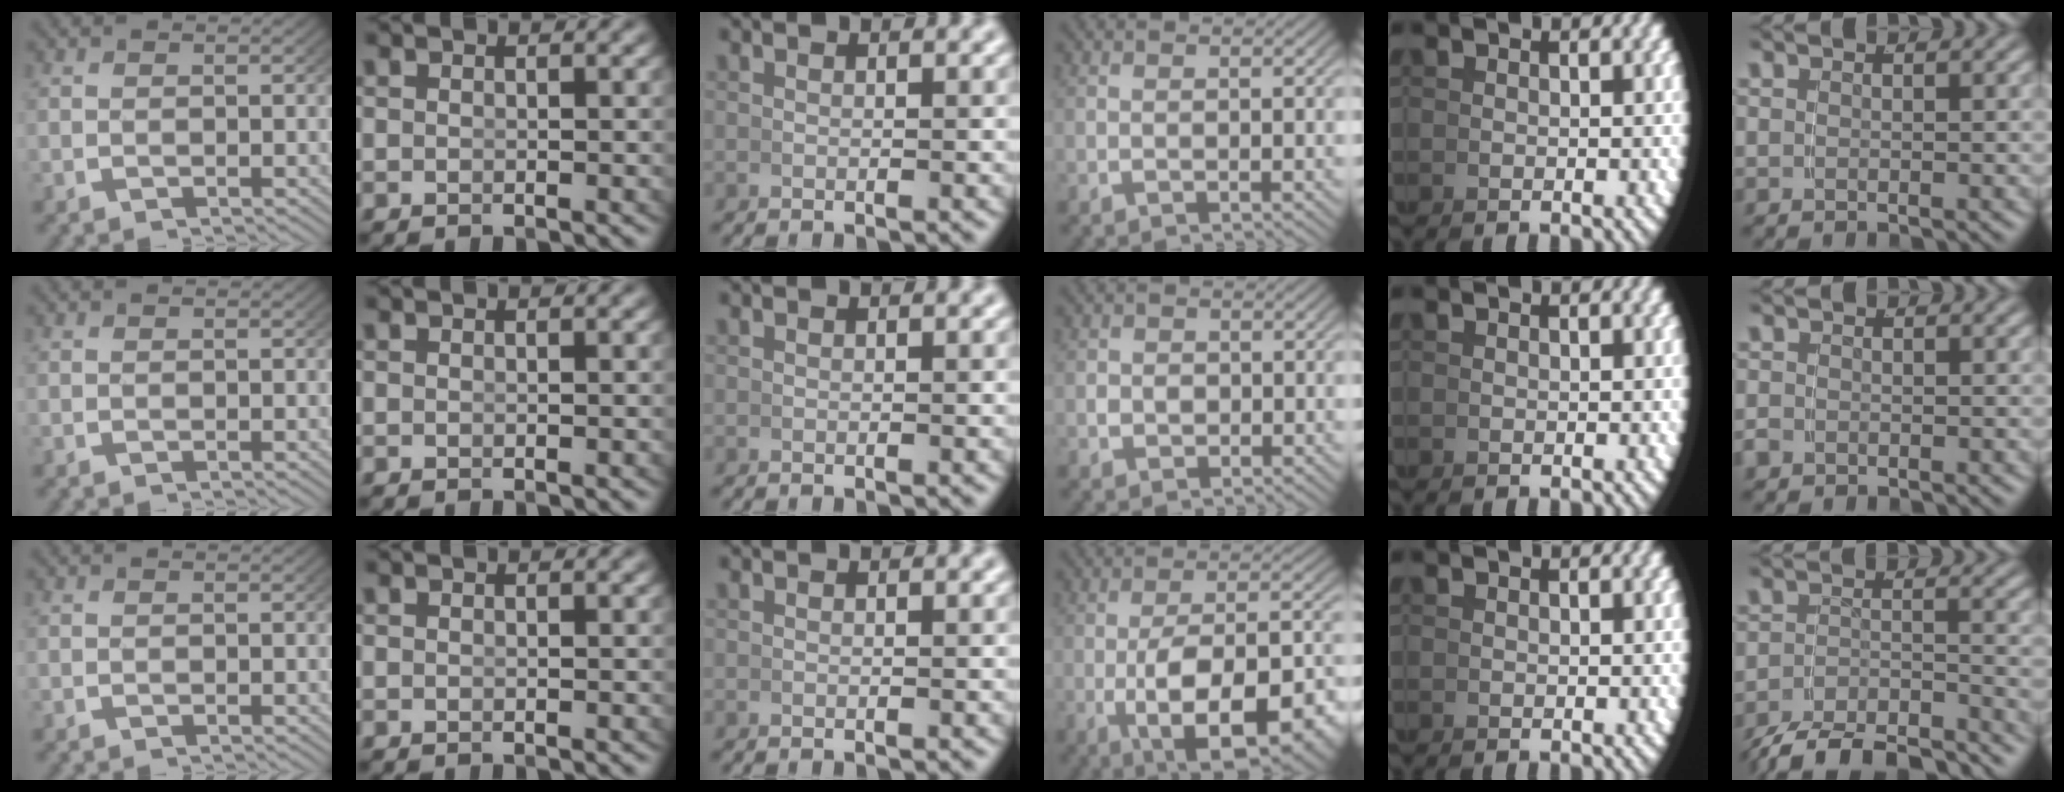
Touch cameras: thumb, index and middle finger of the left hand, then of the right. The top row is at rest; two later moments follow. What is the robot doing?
{"motion": "grasp_and_lifting", "object": "calculator"}